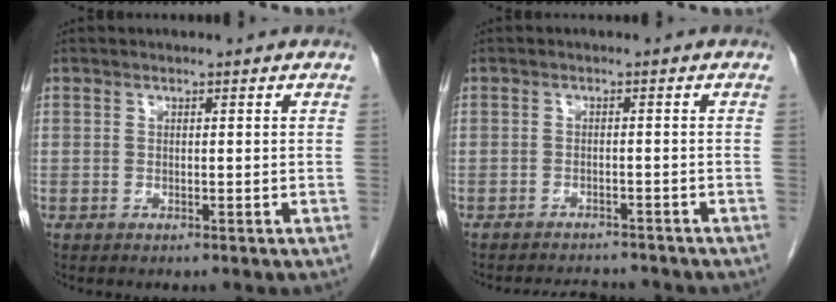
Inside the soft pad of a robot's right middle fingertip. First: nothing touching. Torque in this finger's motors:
{"motor_torque": [0.03, -0.02, 0.00, 0.01]}